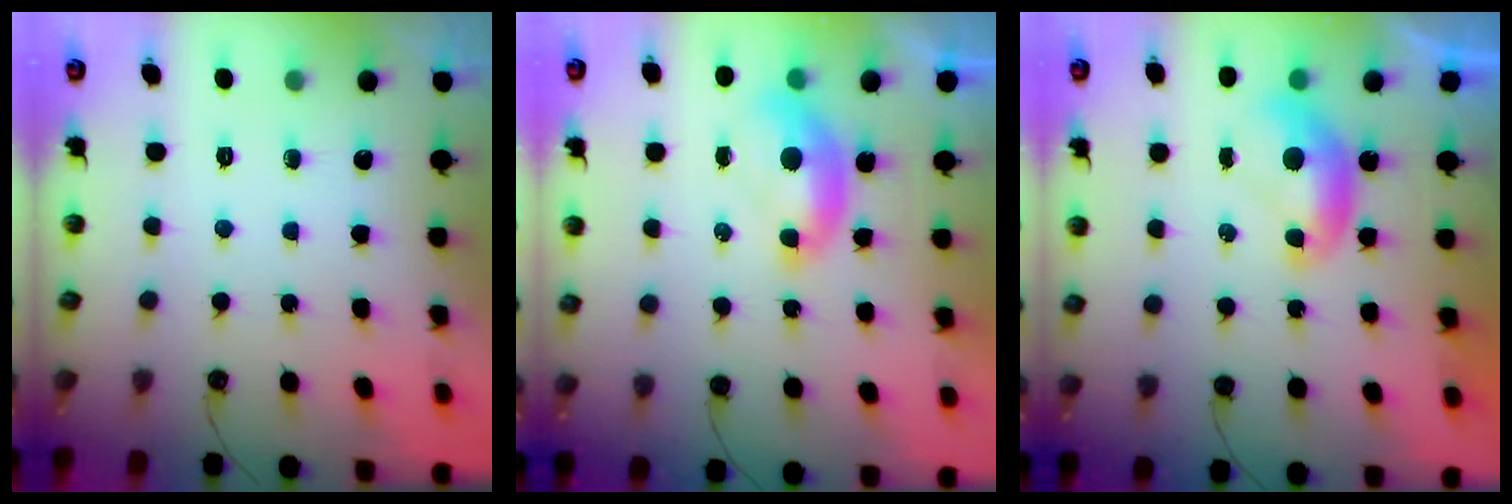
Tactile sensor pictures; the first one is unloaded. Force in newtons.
{"total": 1.8, "press": 1.7, "slide": 0.7}
{"total": 0.0}